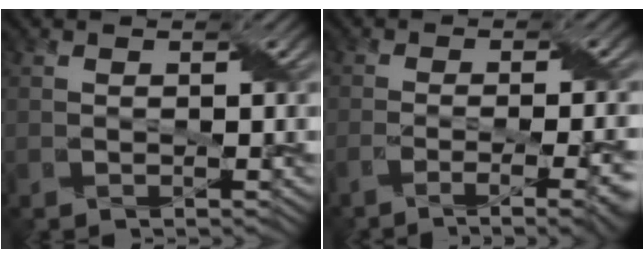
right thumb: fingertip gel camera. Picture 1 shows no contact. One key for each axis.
{"total": 7.9, "fx": -4.3, "fy": 1.9, "fz": 6.4, "tx": -0.083, "ty": -0.003, "tz": -0.058}